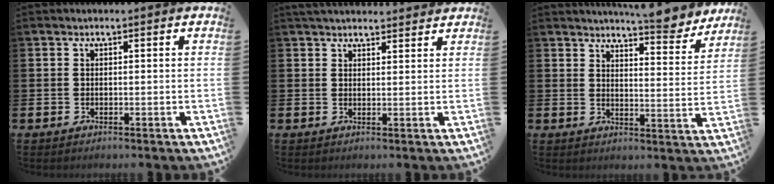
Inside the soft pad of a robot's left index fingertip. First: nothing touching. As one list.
[{"total": 3.0, "force": [2.9, 0.7, 0.4], "torque": [-0.003, -0.015, 0.051]}, {"total": 7.0, "force": [6.8, 0.5, 1.7], "torque": [-0.023, -0.049, 0.118]}]